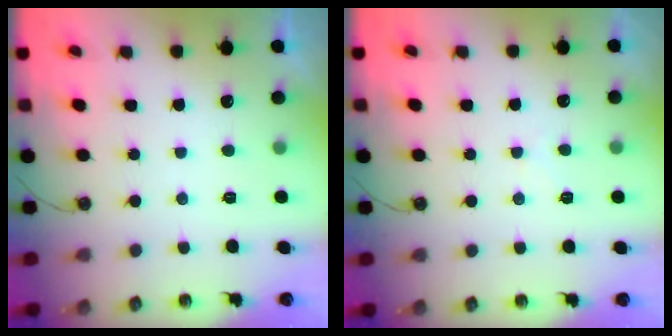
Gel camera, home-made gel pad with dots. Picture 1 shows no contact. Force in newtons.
{"total": 3.8, "press": 3.8, "slide": 0.5}